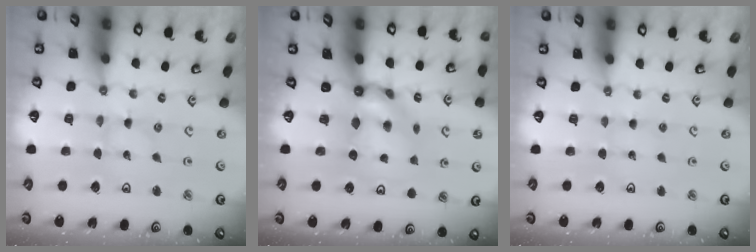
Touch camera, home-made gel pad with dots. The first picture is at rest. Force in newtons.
{"total": 7.1, "press": 7.1, "slide": 0.6}
{"total": 2.3, "press": 2.3, "slide": 0.3}